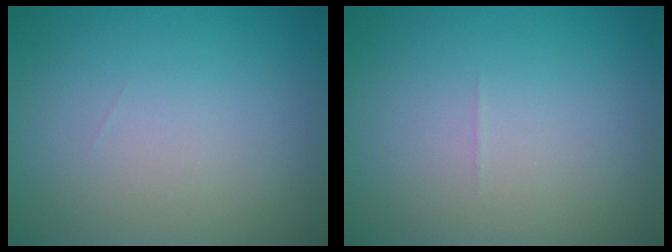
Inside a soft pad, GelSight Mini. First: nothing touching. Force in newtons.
{"total": 0.0}